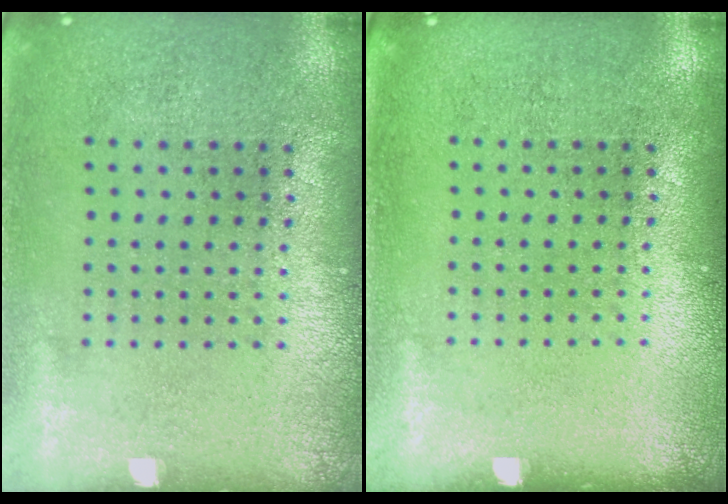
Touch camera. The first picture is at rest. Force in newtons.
{"total": 0.0}